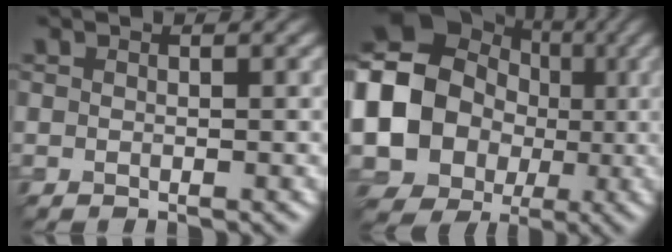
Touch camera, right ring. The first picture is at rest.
{"total": 16.4, "force": [-0.5, 14.5, 7.6], "torque": [-0.163, 0.002, -0.041]}